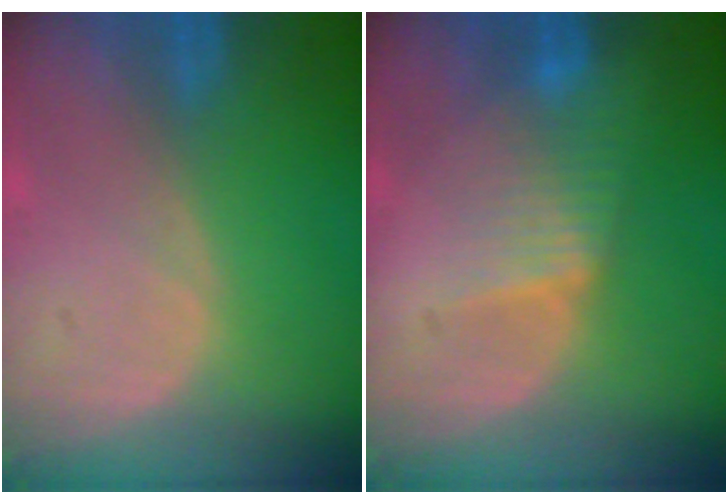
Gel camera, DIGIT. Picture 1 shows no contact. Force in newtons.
{"total": 4.5, "press": 4.5, "slide": 0.5}